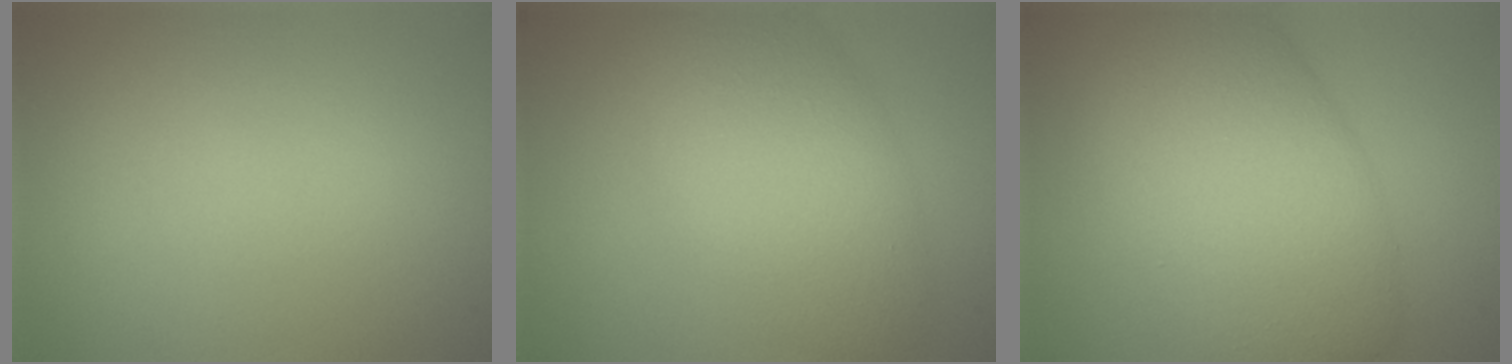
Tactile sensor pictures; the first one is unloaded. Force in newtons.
{"total": 6.1, "press": 6.1, "slide": 0.1}
{"total": 9.9, "press": 9.9, "slide": 0.7}